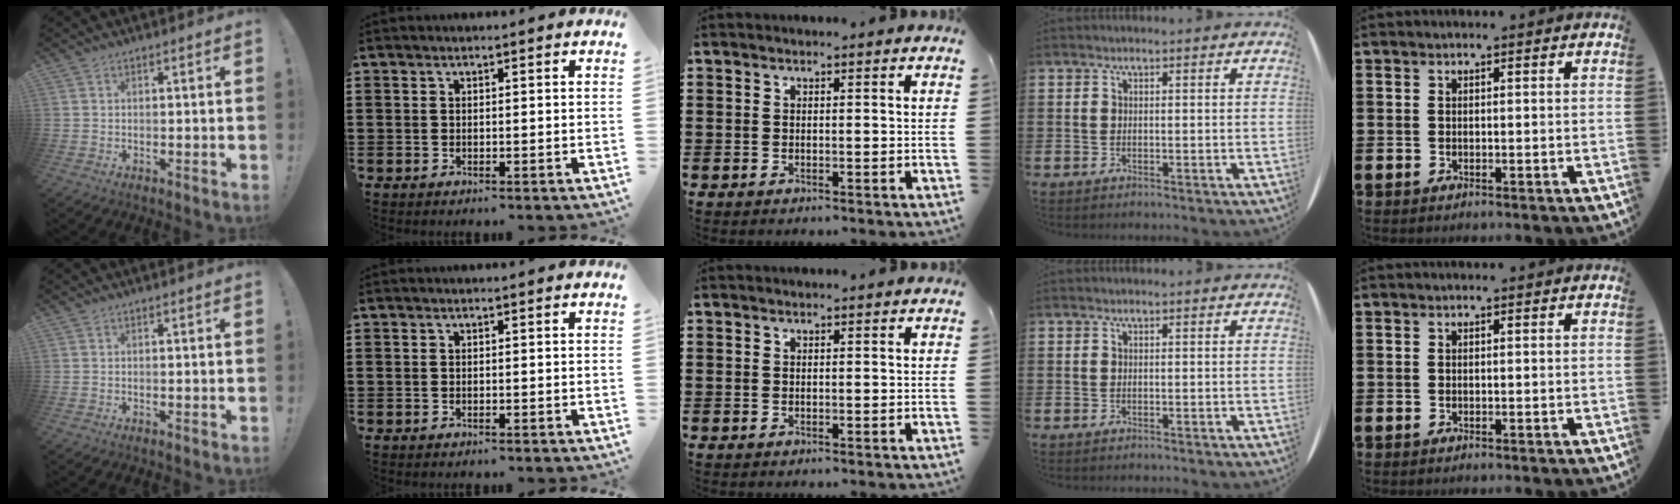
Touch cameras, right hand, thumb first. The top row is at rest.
{}